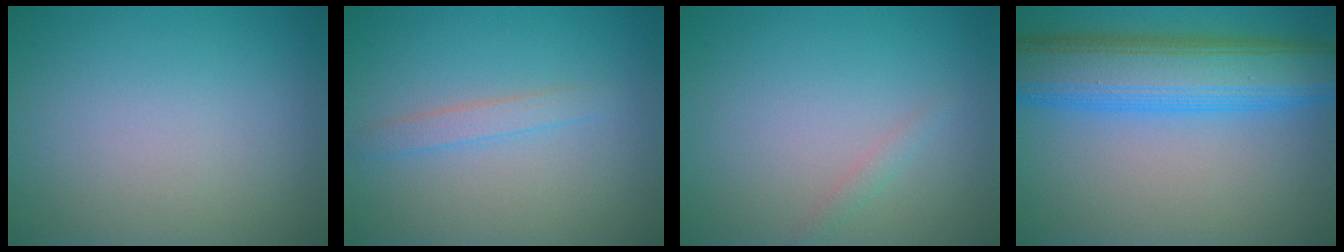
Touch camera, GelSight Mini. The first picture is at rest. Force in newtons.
{"total": 1.6, "press": 1.6, "slide": 0.1}
{"total": 0.8, "press": 0.8, "slide": 0.0}
{"total": 10.0, "press": 10.0, "slide": 0.1}